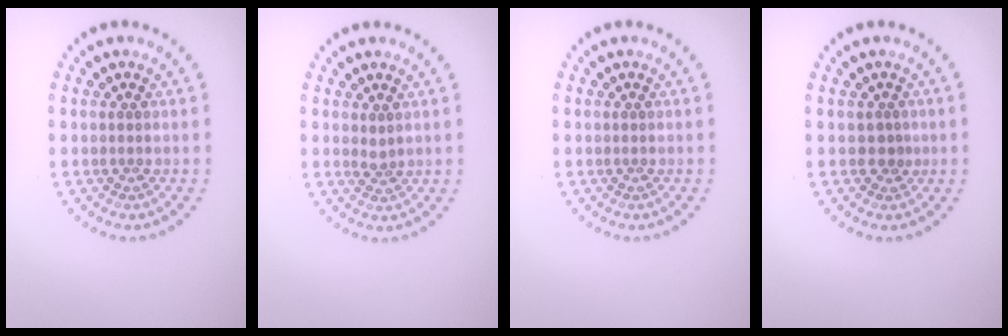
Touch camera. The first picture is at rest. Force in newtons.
{"total": 0.9, "press": 0.7, "slide": 0.7}
{"total": 0.0}
{"total": 1.2, "press": 1.0, "slide": 0.7}